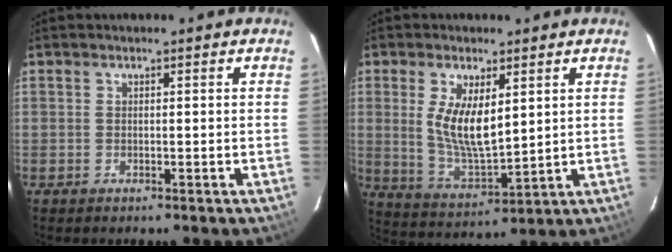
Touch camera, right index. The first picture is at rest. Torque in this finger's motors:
{"motor_torque": [0.10, 0.20, 0.18, 0.08]}